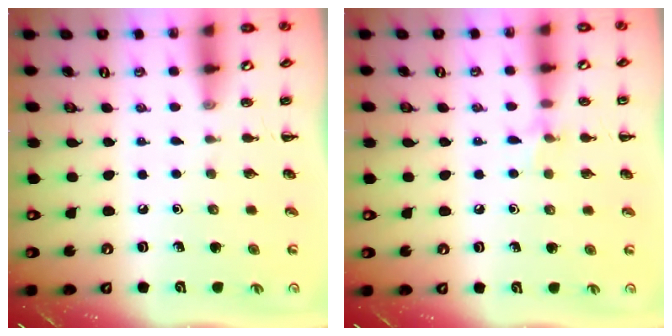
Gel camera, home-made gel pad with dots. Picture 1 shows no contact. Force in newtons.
{"total": 5.8, "press": 5.5, "slide": 1.9}